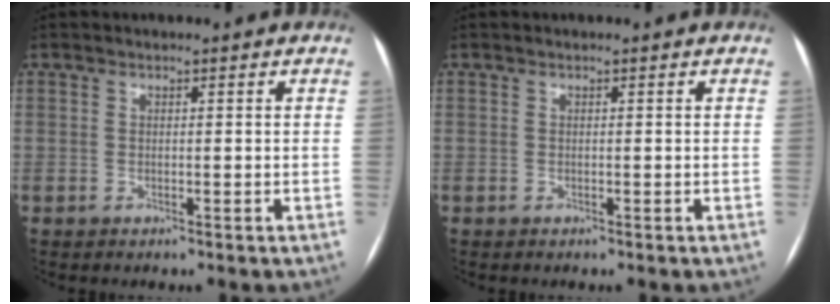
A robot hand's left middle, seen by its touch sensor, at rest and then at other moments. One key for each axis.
{"total": 0.0}